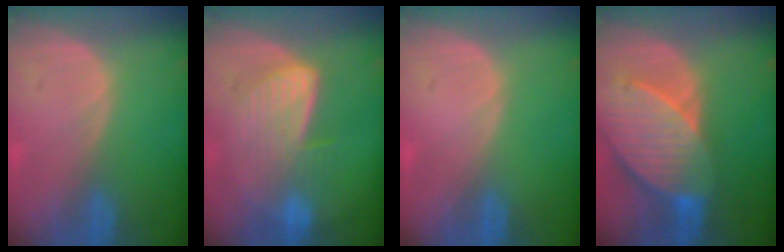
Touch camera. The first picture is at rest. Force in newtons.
{"total": 7.1, "press": 7.0, "slide": 1.1}
{"total": 0.0}
{"total": 10.4, "press": 9.1, "slide": 5.0}